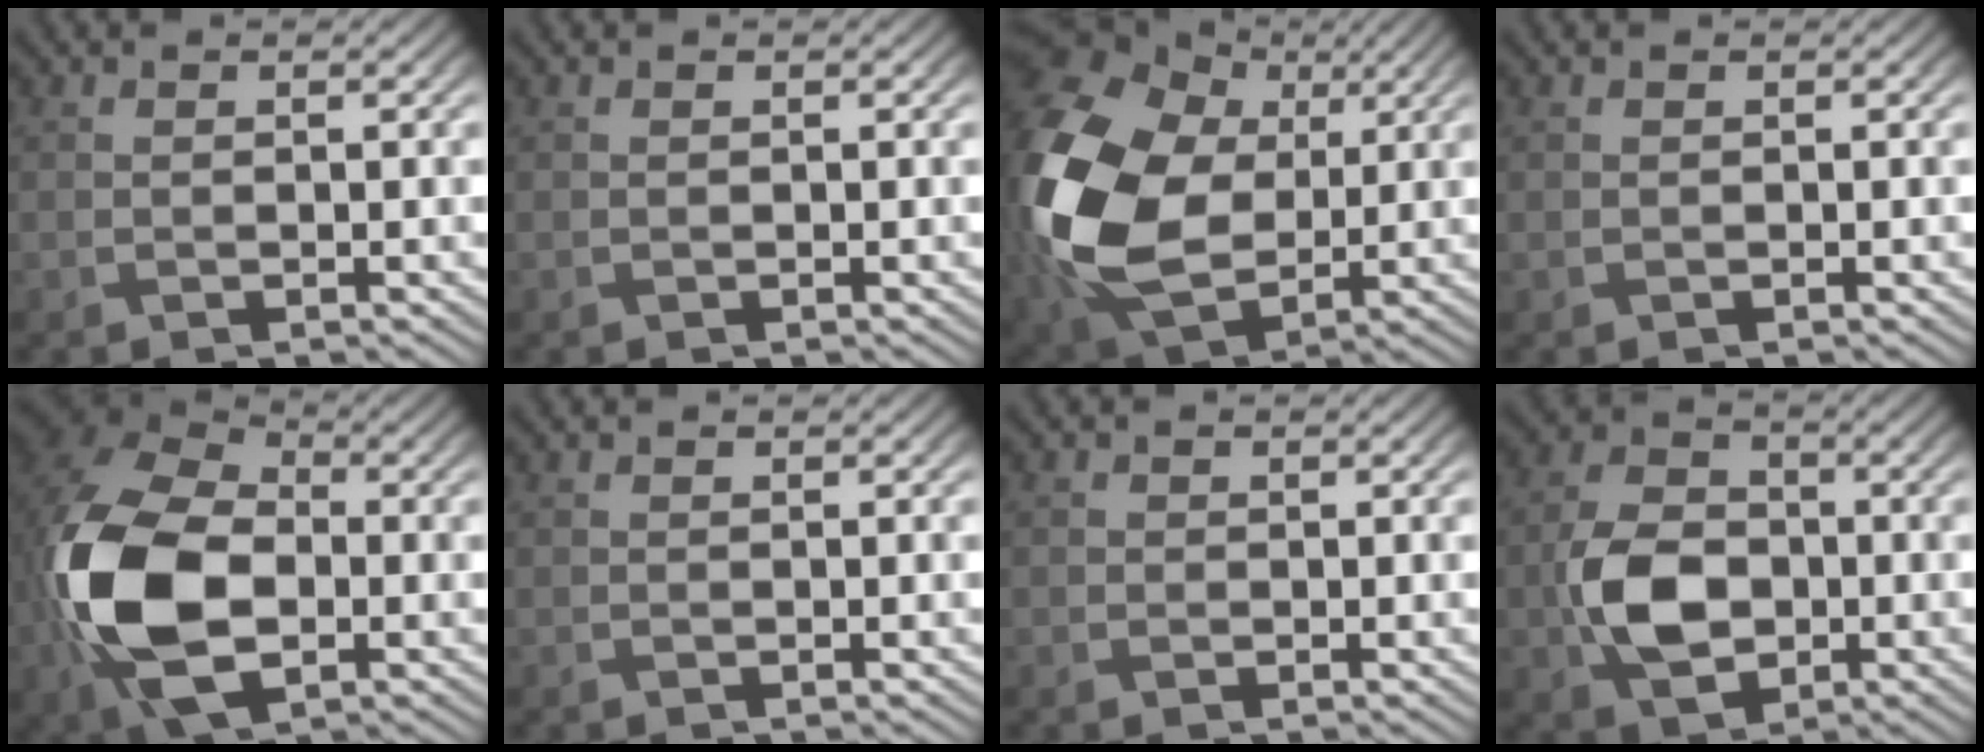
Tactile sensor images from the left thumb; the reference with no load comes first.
{"total": 0.0}
{"total": 18.8, "force": [1.8, 14.1, 12.3], "torque": [-0.340, -0.049, 0.074]}
{"total": 0.0}
{"total": 16.3, "force": [-2.7, 10.5, 12.2], "torque": [-0.305, -0.032, -0.053]}
{"total": 0.0}
{"total": 0.6, "force": [0.0, 0.6, 0.0], "torque": [0.003, -0.003, -0.002]}
{"total": 8.1, "force": [-1.5, 5.7, 5.6], "torque": [-0.125, -0.002, -0.034]}